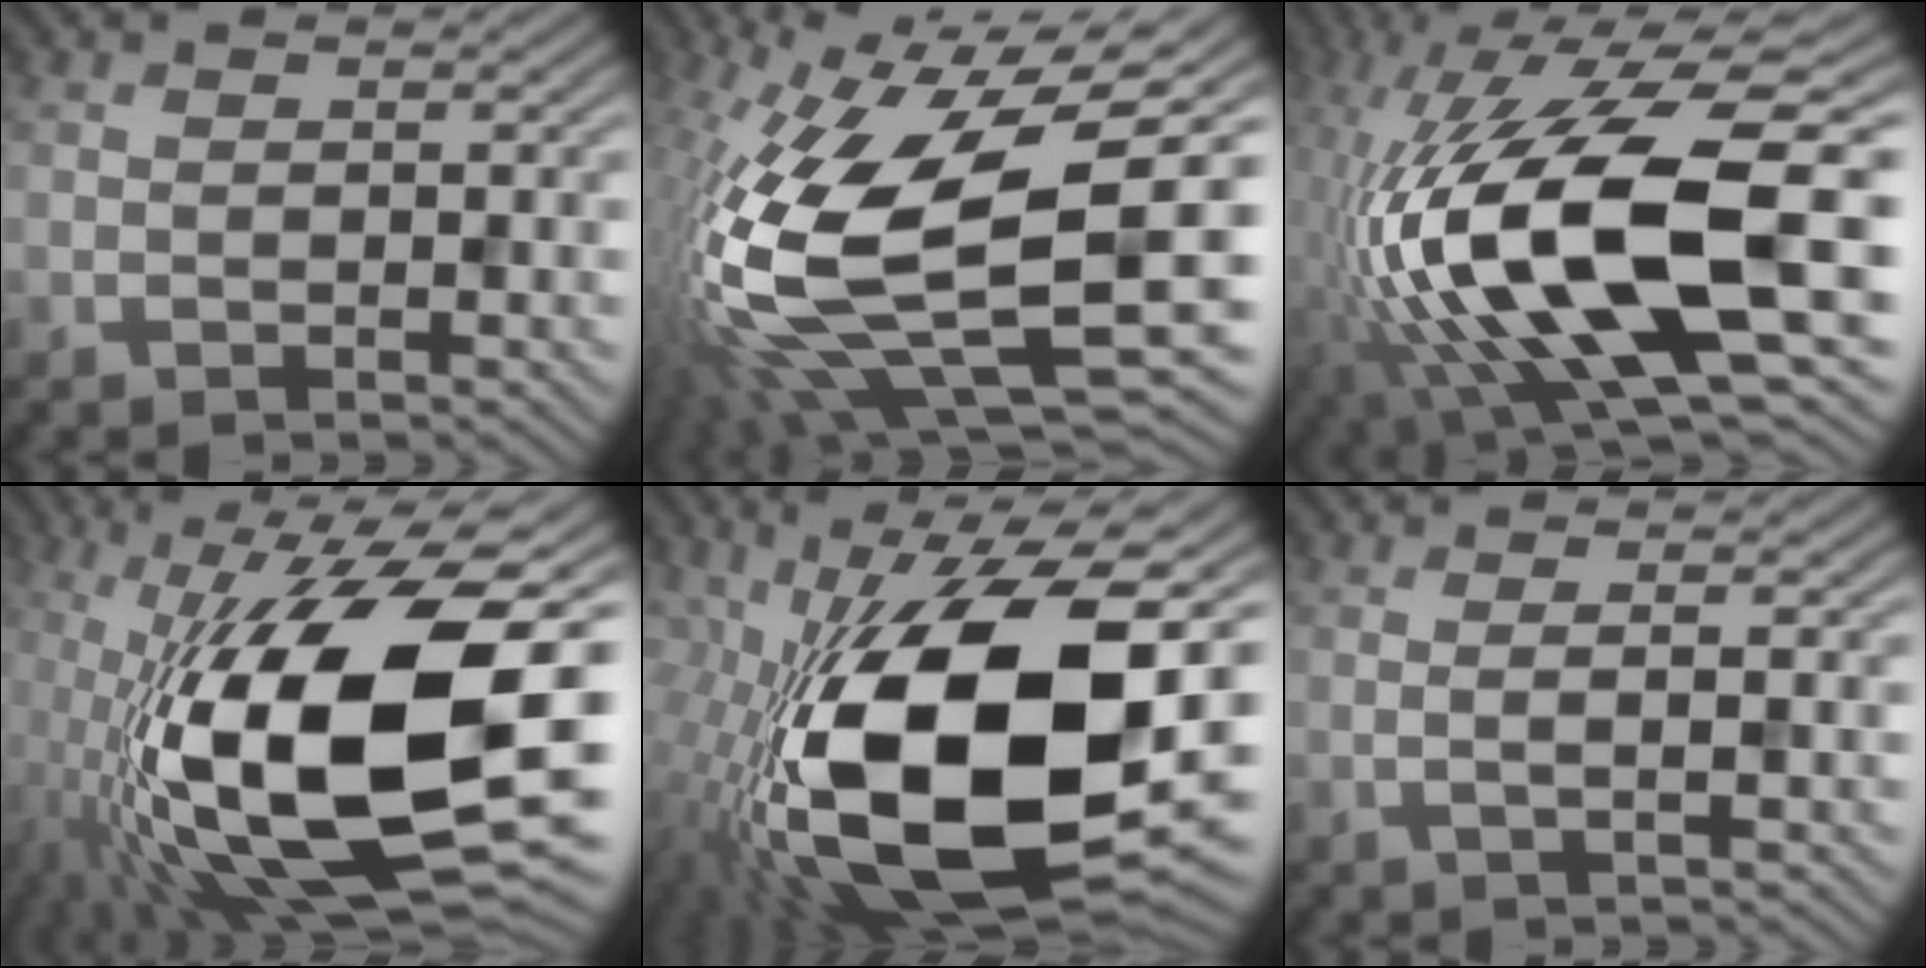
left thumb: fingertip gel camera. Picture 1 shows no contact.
{"total": 19.4, "force": [-2.0, 7.6, 17.7], "torque": [-0.369, -0.024, -0.028]}
{"total": 18.4, "force": [-4.8, 6.6, 16.5], "torque": [-0.327, 0.004, -0.082]}
{"total": 20.1, "force": [-4.6, 8.2, 17.8], "torque": [-0.347, -0.017, -0.075]}
{"total": 21.2, "force": [-4.2, 10.2, 18.1], "torque": [-0.352, -0.023, -0.065]}
{"total": 1.9, "force": [0.1, 0.4, 1.8], "torque": [-0.027, 0.004, -0.008]}